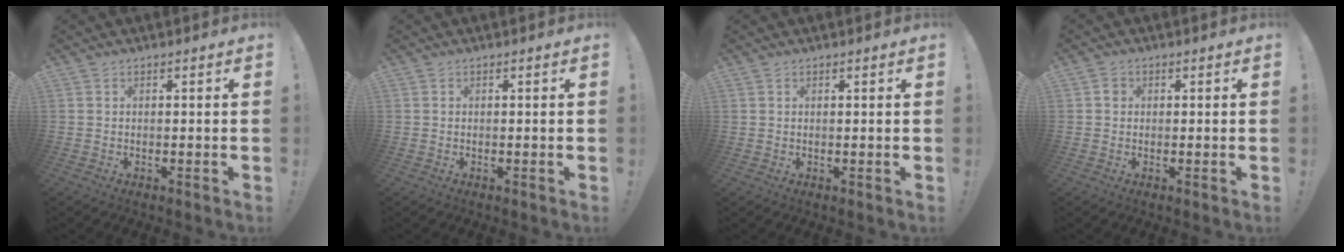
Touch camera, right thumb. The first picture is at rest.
{"total": 0.0}
{"total": 1.1, "force": [0.6, 1.0, -0.1], "torque": [0.005, -0.004, 0.011]}
{"total": 1.7, "force": [0.0, 1.5, 0.8], "torque": [-0.007, 0.002, -0.001]}